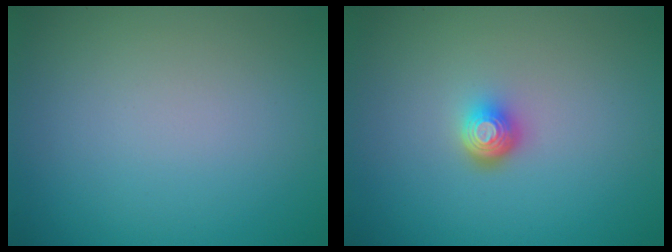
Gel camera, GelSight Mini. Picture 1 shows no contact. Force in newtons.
{"total": 2.2, "press": 1.4, "slide": 1.6}